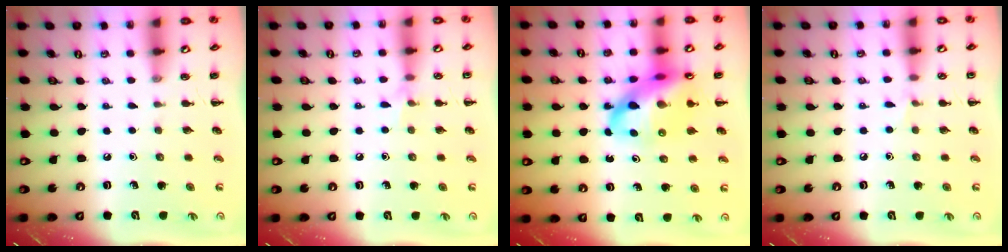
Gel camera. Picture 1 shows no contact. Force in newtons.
{"total": 5.8, "press": 5.5, "slide": 1.6}
{"total": 17.1, "press": 16.6, "slide": 4.2}
{"total": 3.5, "press": 3.4, "slide": 1.1}